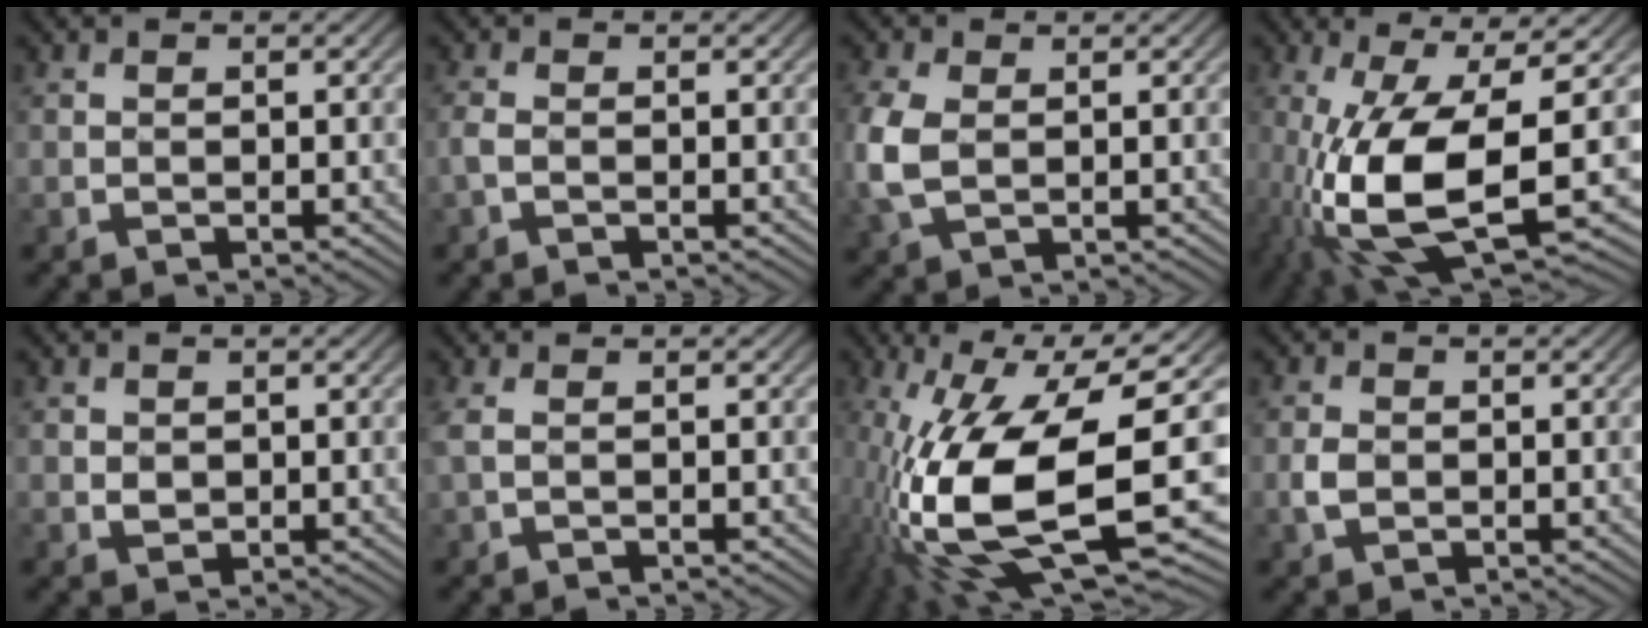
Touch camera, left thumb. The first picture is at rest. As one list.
[{"total": 1.8, "force": [-0.8, 1.0, 1.3], "torque": [-0.042, 0.005, -0.020]}, {"total": 6.3, "force": [0.0, 4.2, 4.6], "torque": [-0.157, 0.002, -0.003]}, {"total": 15.1, "force": [-5.0, 5.4, 13.1], "torque": [-0.275, -0.021, -0.088]}, {"total": 1.5, "force": [0.4, 1.3, 0.7], "torque": [-0.030, -0.001, 0.004]}, {"total": 2.0, "force": [0.3, 0.9, 1.7], "torque": [-0.051, 0.004, 0.005]}, {"total": 18.7, "force": [-6.0, 6.7, 16.3], "torque": [-0.315, -0.009, -0.113]}, {"total": 2.2, "force": [-0.8, 1.7, 1.2], "torque": [-0.039, 0.001, -0.016]}]